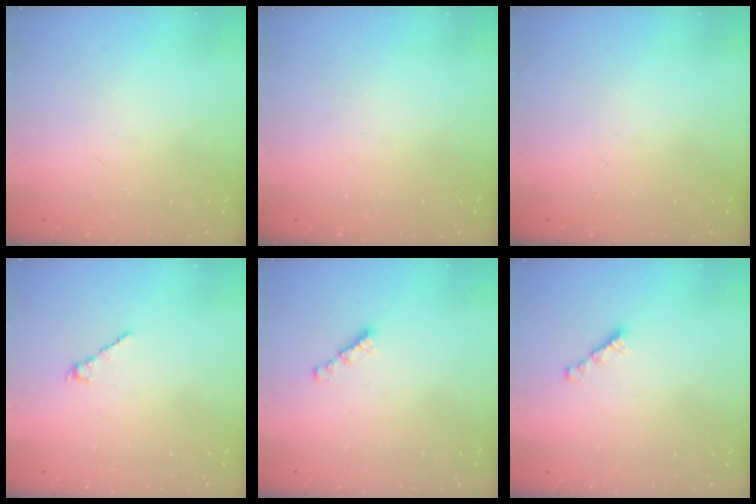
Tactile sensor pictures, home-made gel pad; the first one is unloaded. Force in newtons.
{"total": 0.0}
{"total": 0.0}
{"total": 1.7, "press": 1.5, "slide": 0.6}
{"total": 2.7, "press": 2.7, "slide": 0.2}
{"total": 2.7, "press": 2.7, "slide": 0.2}